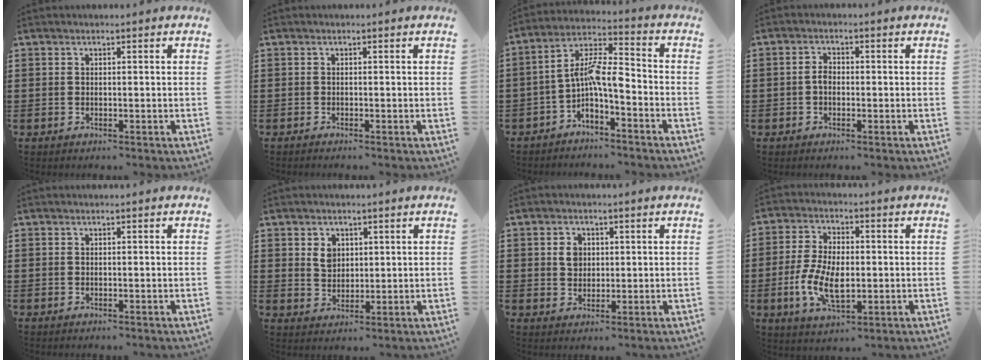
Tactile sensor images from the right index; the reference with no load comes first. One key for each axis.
{"total": 0.5, "fx": -0.5, "fy": -0.1, "fz": 0.0, "tx": 0.000, "ty": -0.002, "tz": -0.010}
{"total": 7.4, "fx": -2.2, "fy": 2.6, "fz": 6.6, "tx": -0.134, "ty": 0.001, "tz": -0.044}
{"total": 2.1, "fx": -0.5, "fy": 1.3, "fz": 1.6, "tx": -0.039, "ty": 0.000, "tz": -0.013}
{"total": 0.0}
{"total": 3.2, "fx": 1.3, "fy": 2.5, "fz": 1.6, "tx": -0.032, "ty": 0.006, "tz": 0.022}
{"total": 2.9, "fx": 0.6, "fy": 2.4, "fz": 1.6, "tx": -0.038, "ty": 0.011, "tz": 0.010}
{"total": 8.1, "fx": -1.5, "fy": 4.0, "fz": 6.9, "tx": -0.160, "ty": -0.003, "tz": -0.034}